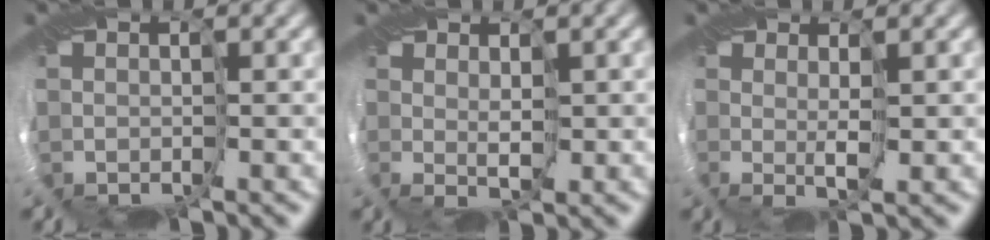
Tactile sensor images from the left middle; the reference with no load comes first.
{"total": 1.1, "force": [1.0, -0.6, -0.1], "torque": [0.000, 0.000, 0.020]}
{"total": 1.6, "force": [0.9, -1.3, -0.2], "torque": [-0.001, -0.004, 0.020]}